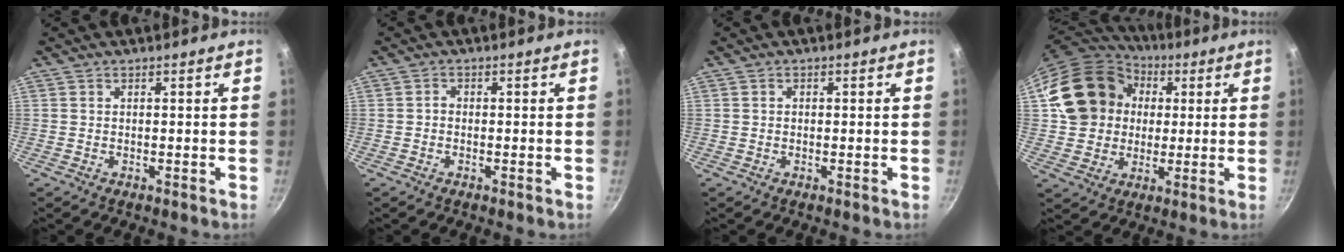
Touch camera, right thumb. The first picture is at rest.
{"total": 0.9, "force": [-0.3, 0.7, 0.5], "torque": [-0.008, 0.005, -0.008]}
{"total": 0.7, "force": [0.0, 0.6, 0.3], "torque": [-0.005, 0.005, 0.001]}
{"total": 19.1, "force": [3.8, 16.3, 9.2], "torque": [-0.152, 0.036, 0.070]}